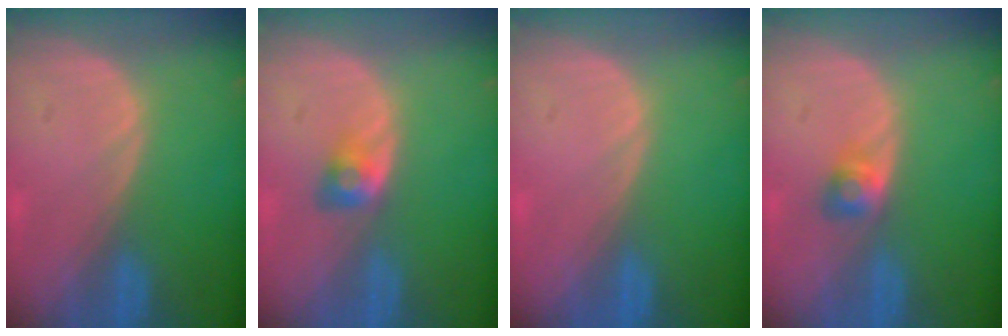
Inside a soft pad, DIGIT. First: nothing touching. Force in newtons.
{"total": 2.9, "press": 2.5, "slide": 1.4}
{"total": 0.0}
{"total": 2.6, "press": 2.4, "slide": 1.0}